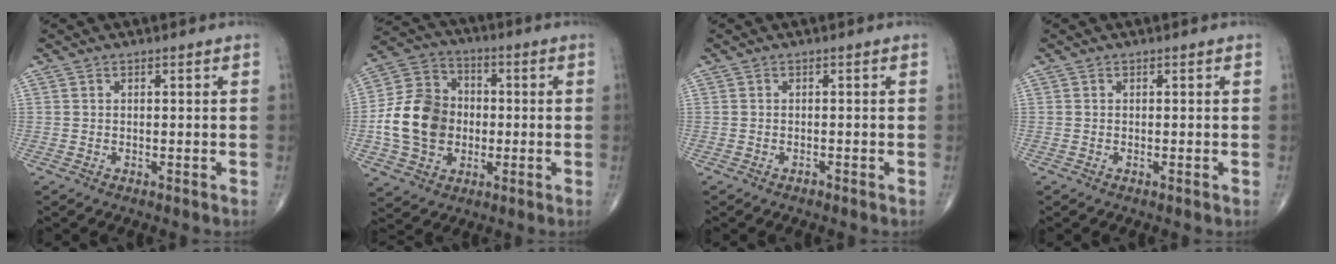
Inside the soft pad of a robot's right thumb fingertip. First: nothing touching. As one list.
[{"total": 14.8, "force": [-1.5, 12.0, 8.6], "torque": [-0.140, 0.026, -0.031]}, {"total": 0.5, "force": [-0.4, 0.2, 0.2], "torque": [-0.005, 0.000, -0.009]}, {"total": 0.0}]